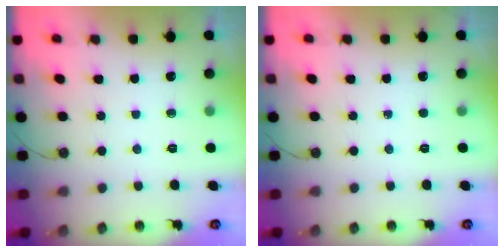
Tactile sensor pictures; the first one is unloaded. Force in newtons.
{"total": 0.0}